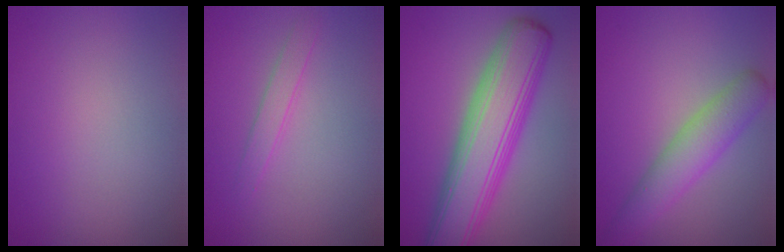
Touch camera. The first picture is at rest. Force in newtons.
{"total": 1.5, "press": 1.5, "slide": 0.1}
{"total": 9.6, "press": 9.6, "slide": 0.3}
{"total": 4.0, "press": 4.0, "slide": 0.4}